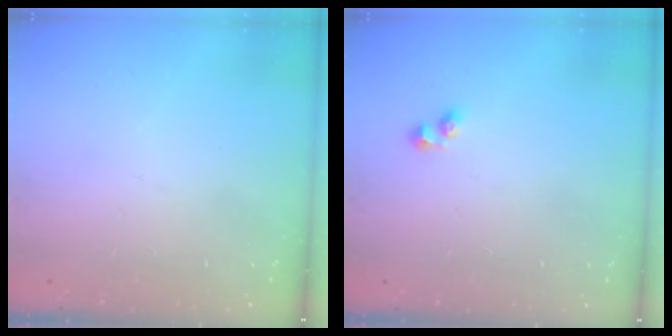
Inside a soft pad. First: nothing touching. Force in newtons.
{"total": 3.0, "press": 2.7, "slide": 1.3}